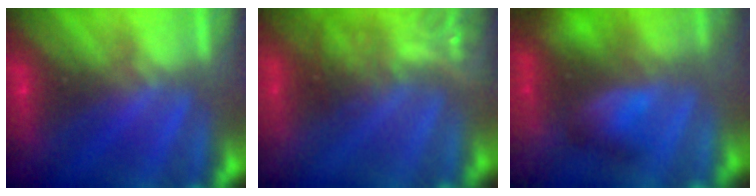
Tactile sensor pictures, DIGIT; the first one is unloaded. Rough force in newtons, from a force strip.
{"total": 4.6}
{"total": 7.3}